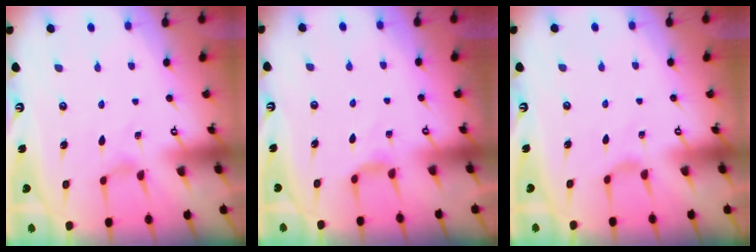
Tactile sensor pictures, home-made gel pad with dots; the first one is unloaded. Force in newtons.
{"total": 3.8, "press": 3.8, "slide": 0.6}
{"total": 2.0, "press": 1.9, "slide": 0.6}